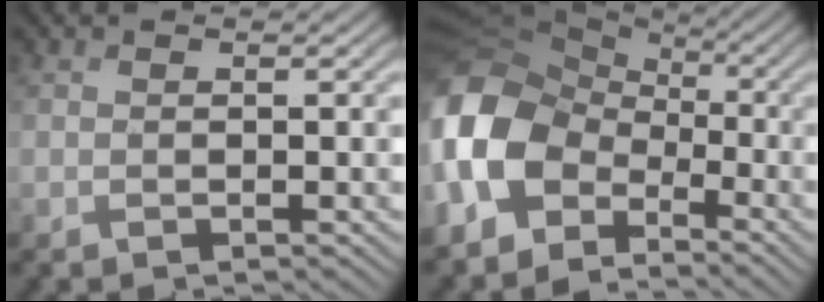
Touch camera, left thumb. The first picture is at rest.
{"total": 14.2, "force": [-3.8, 10.5, 8.7], "torque": [-0.243, -0.024, -0.082]}